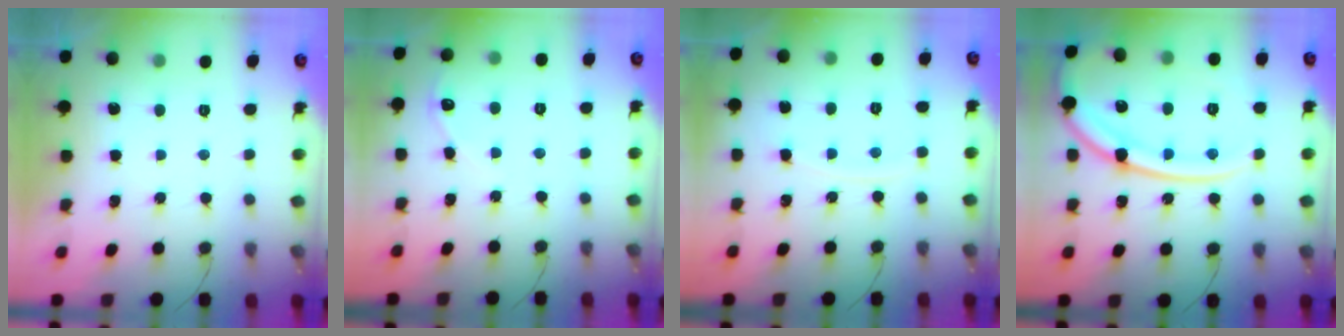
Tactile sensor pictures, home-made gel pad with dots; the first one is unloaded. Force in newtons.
{"total": 5.2, "press": 5.2, "slide": 0.6}
{"total": 4.3, "press": 4.3, "slide": 0.2}
{"total": 20.9, "press": 20.8, "slide": 2.4}